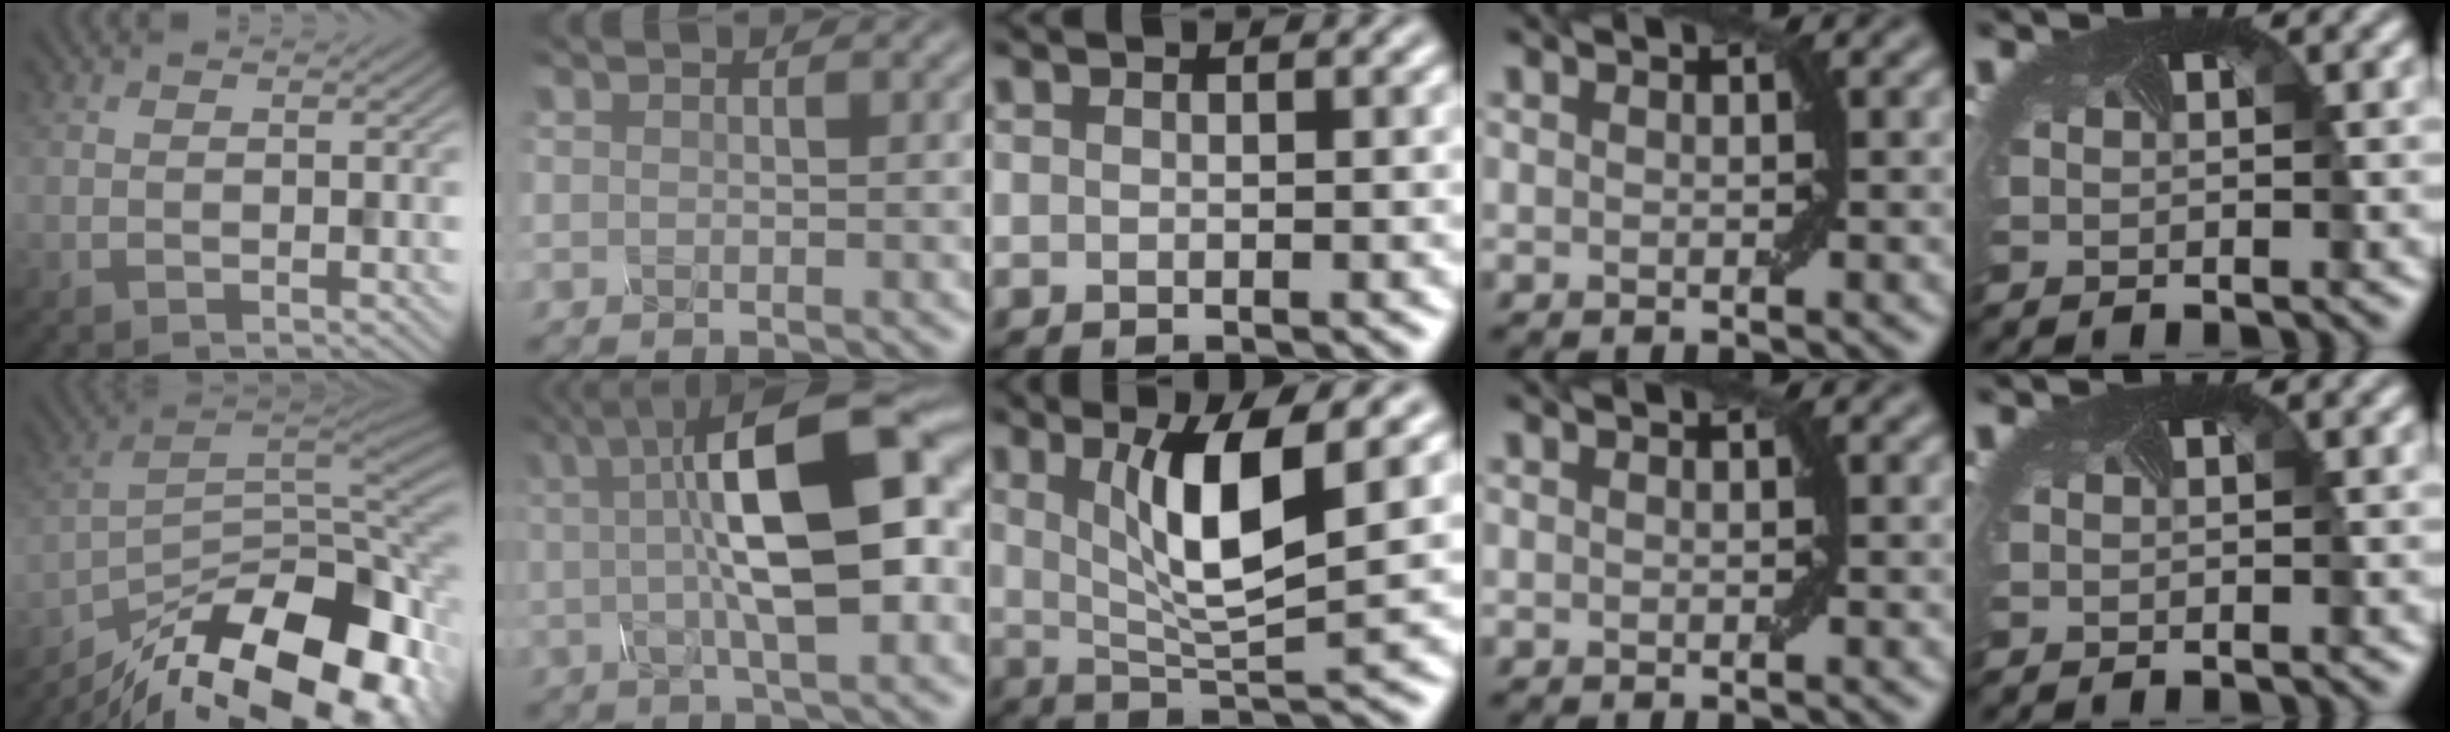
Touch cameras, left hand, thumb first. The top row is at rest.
{"thumb": {"total": 17.6, "force": [-11.4, 7.2, 11.3], "torque": [-0.203, -0.031, -0.181]}, "index": {"total": 12.1, "force": [1.8, 3.5, 11.4], "torque": [-0.173, 0.017, 0.025]}, "middle": {"total": 6.3, "force": [2.0, 1.3, 5.8], "torque": [-0.106, -0.006, 0.039]}}